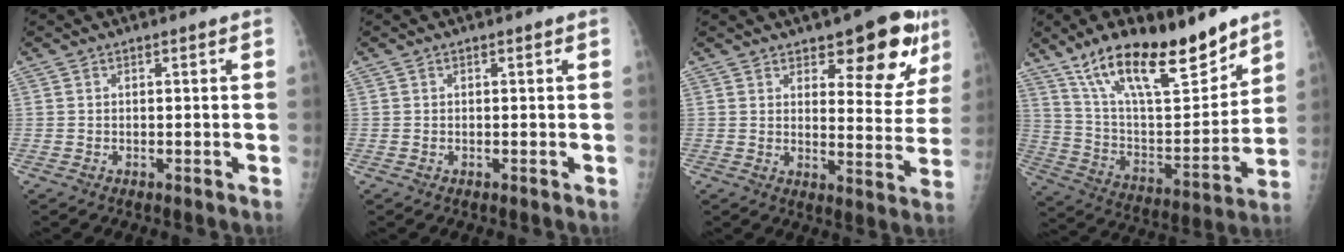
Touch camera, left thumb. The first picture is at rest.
{"total": 0.0}
{"total": 13.2, "force": [7.5, 5.3, 9.5], "torque": [-0.070, -0.040, 0.100]}
{"total": 23.2, "force": [16.1, 7.7, 14.9], "torque": [-0.212, -0.067, 0.282]}